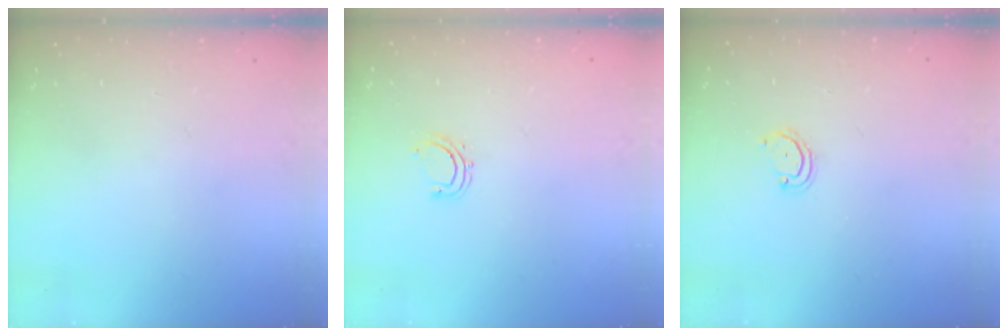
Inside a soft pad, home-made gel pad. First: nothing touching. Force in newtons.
{"total": 4.2, "press": 4.1, "slide": 0.9}
{"total": 3.2, "press": 3.2, "slide": 0.2}